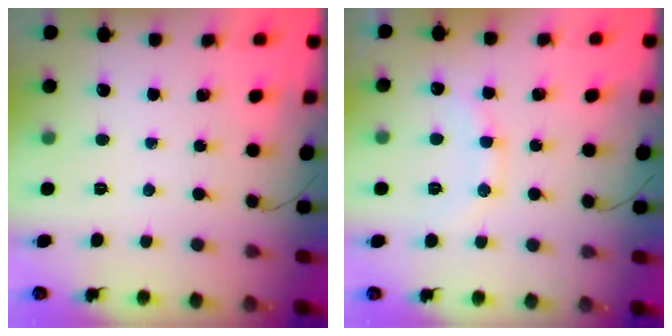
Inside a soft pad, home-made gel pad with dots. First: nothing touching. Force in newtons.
{"total": 10.3, "press": 10.2, "slide": 1.1}